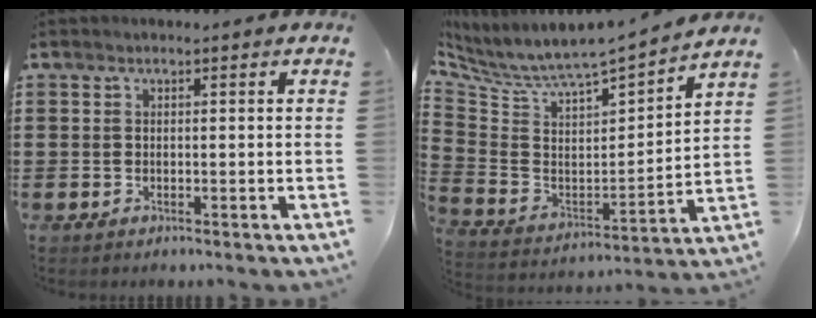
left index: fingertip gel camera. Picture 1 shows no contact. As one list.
[{"total": 5.2, "force": [4.8, 1.1, 1.7], "torque": [-0.062, -0.055, 0.074]}]